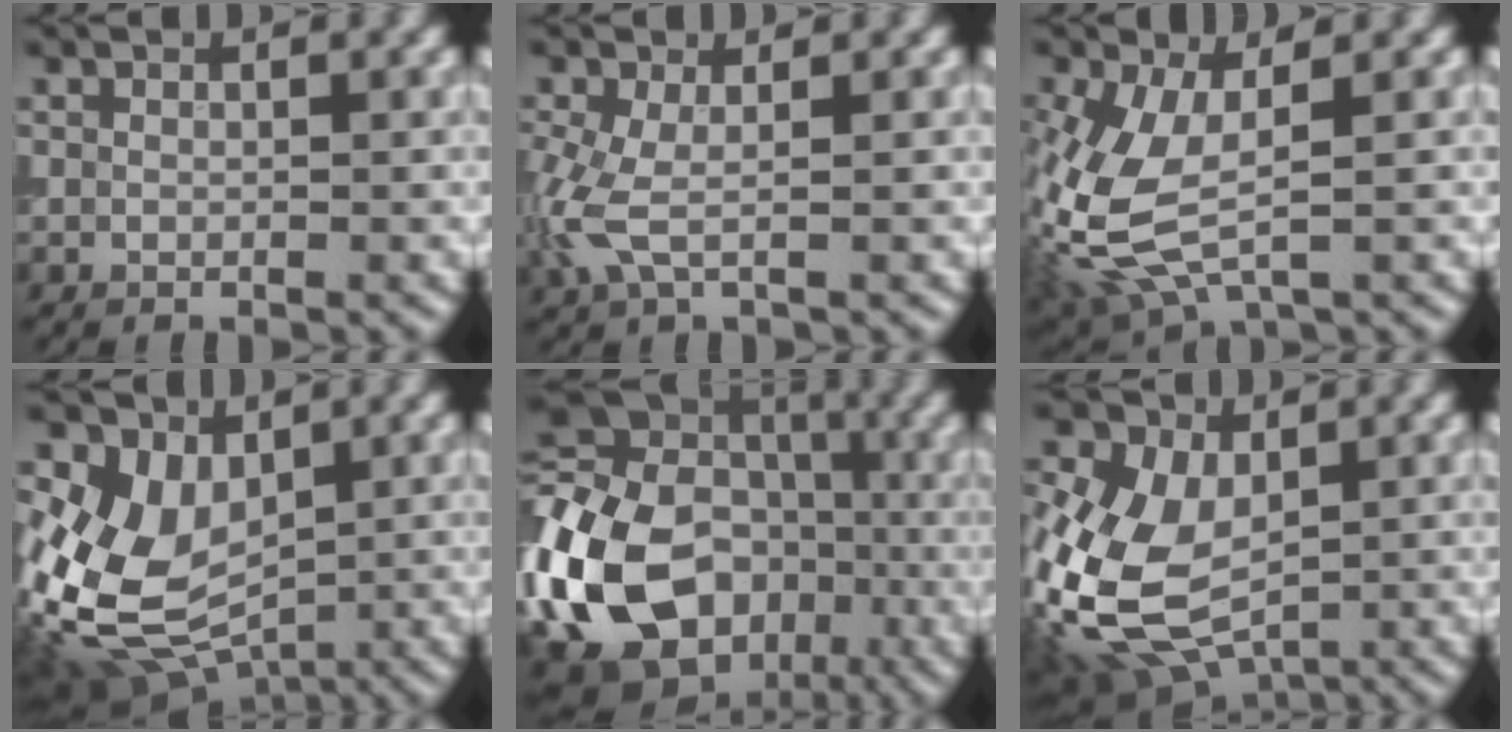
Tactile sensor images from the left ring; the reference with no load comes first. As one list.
[{"total": 3.9, "force": [-0.5, 1.9, 3.3], "torque": [-0.106, -0.006, -0.015]}, {"total": 7.3, "force": [-0.4, 3.9, 6.2], "torque": [-0.167, -0.013, -0.005]}, {"total": 10.1, "force": [-0.5, 7.4, 6.8], "torque": [-0.146, -0.023, -0.002]}, {"total": 19.0, "force": [-5.8, 14.2, 11.2], "torque": [-0.268, -0.010, -0.113]}, {"total": 13.2, "force": [-2.0, 8.4, 10.0], "torque": [-0.241, -0.021, -0.041]}]